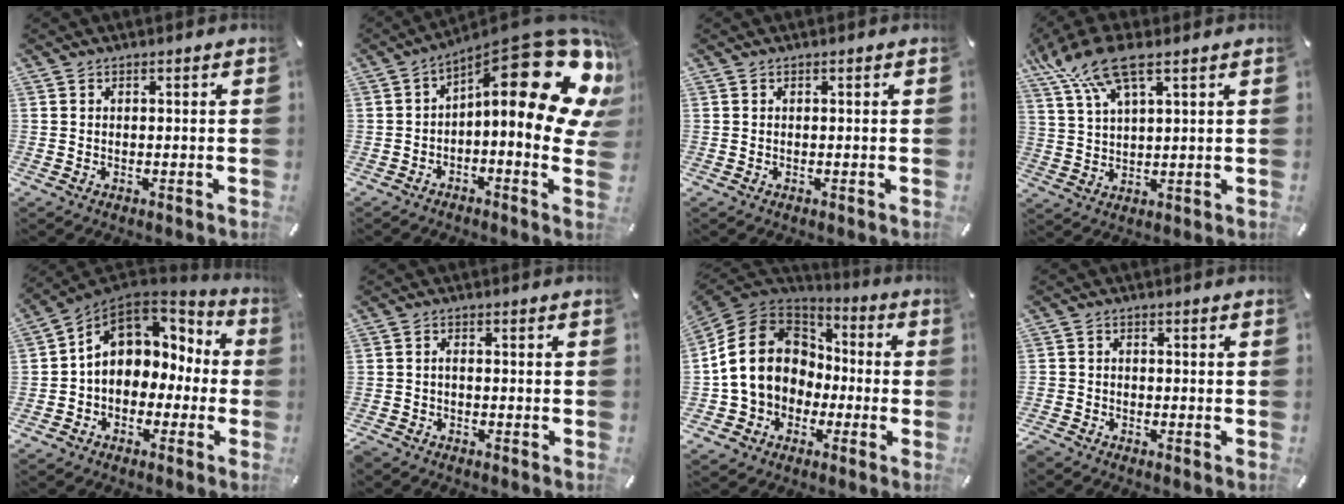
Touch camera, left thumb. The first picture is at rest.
{"total": 22.2, "force": [9.5, 7.4, 18.7], "torque": [-0.244, -0.098, 0.162]}
{"total": 0.0}
{"total": 11.3, "force": [7.0, 3.8, 8.1], "torque": [-0.180, -0.014, 0.128]}
{"total": 10.8, "force": [2.8, 8.9, 5.5], "torque": [-0.103, -0.008, 0.056]}
{"total": 1.4, "force": [-1.1, 0.6, 0.7], "torque": [-0.023, 0.003, -0.025]}
{"total": 16.5, "force": [-0.9, 14.4, 7.9], "torque": [-0.162, 0.020, -0.012]}
{"total": 2.0, "force": [-1.7, 0.9, 0.3], "torque": [-0.012, 0.007, -0.039]}